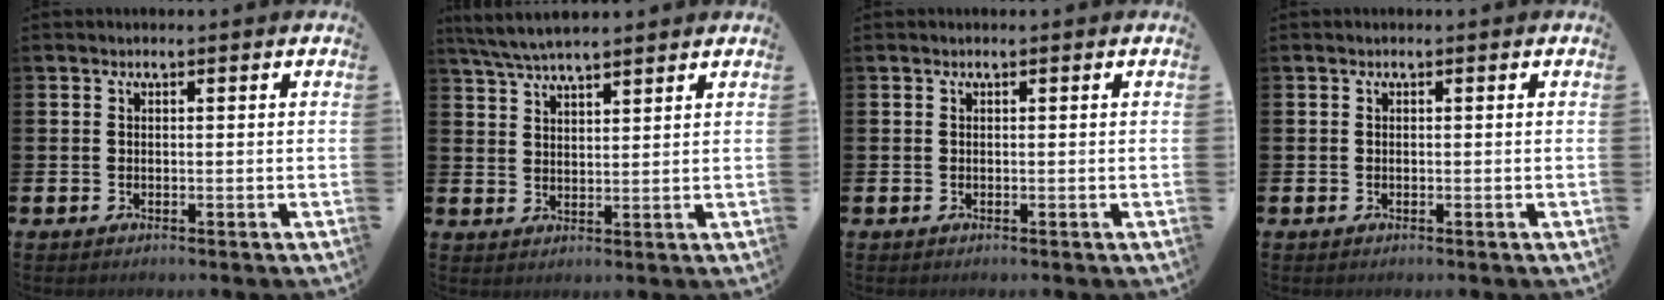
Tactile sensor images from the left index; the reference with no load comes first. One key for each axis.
{"total": 5.2, "fx": 4.8, "fy": 0.6, "fz": 1.8, "tx": -0.055, "ty": -0.010, "tz": 0.090}
{"total": 0.0}
{"total": 0.0}